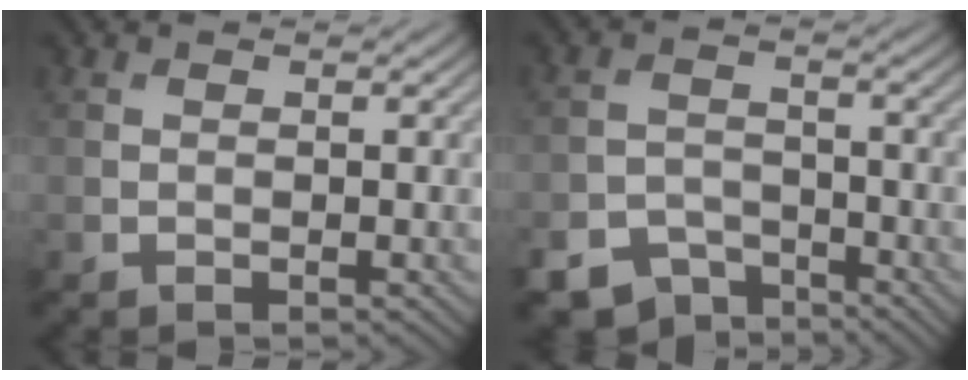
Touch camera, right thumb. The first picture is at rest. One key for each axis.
{"total": 6.2, "fx": -4.9, "fy": 3.2, "fz": 2.0, "tx": -0.040, "ty": -0.013, "tz": -0.091}